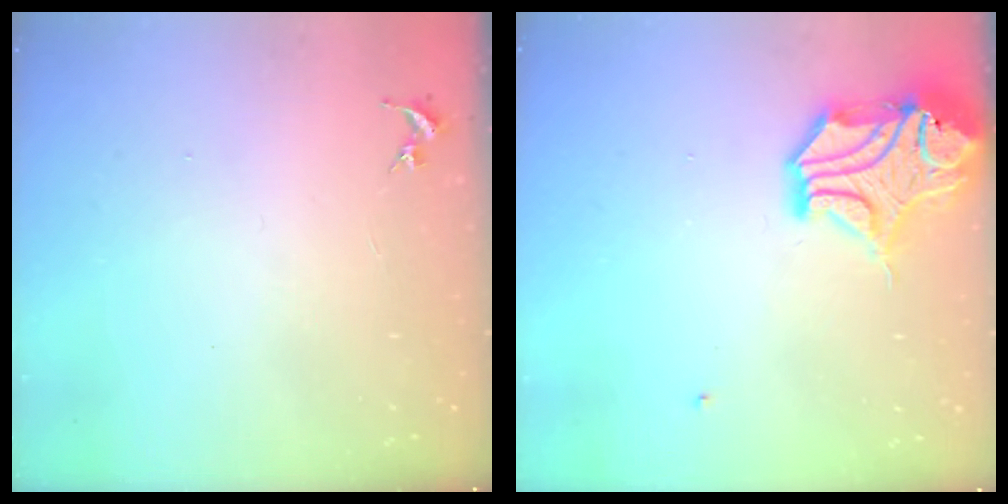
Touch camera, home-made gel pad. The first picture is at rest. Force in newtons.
{"total": 15.3, "press": 15.2, "slide": 2.2}